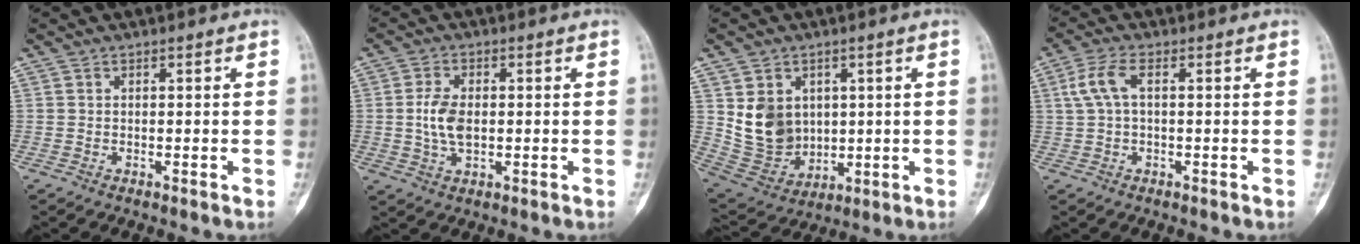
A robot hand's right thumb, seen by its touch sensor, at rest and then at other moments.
{"total": 6.0, "force": [0.0, 3.4, 5.0], "torque": [-0.102, -0.001, 0.000]}
{"total": 11.1, "force": [2.5, 9.2, 5.8], "torque": [-0.072, -0.017, 0.075]}
{"total": 5.0, "force": [0.9, 2.1, 4.4], "torque": [-0.111, 0.018, 0.018]}